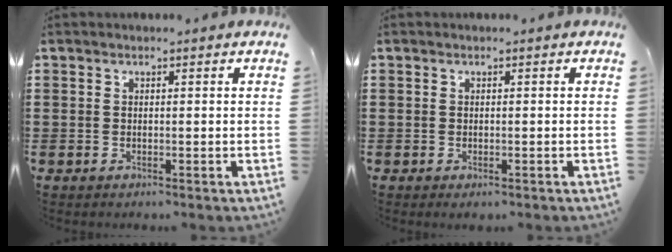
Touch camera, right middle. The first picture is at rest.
{"total": 0.0}